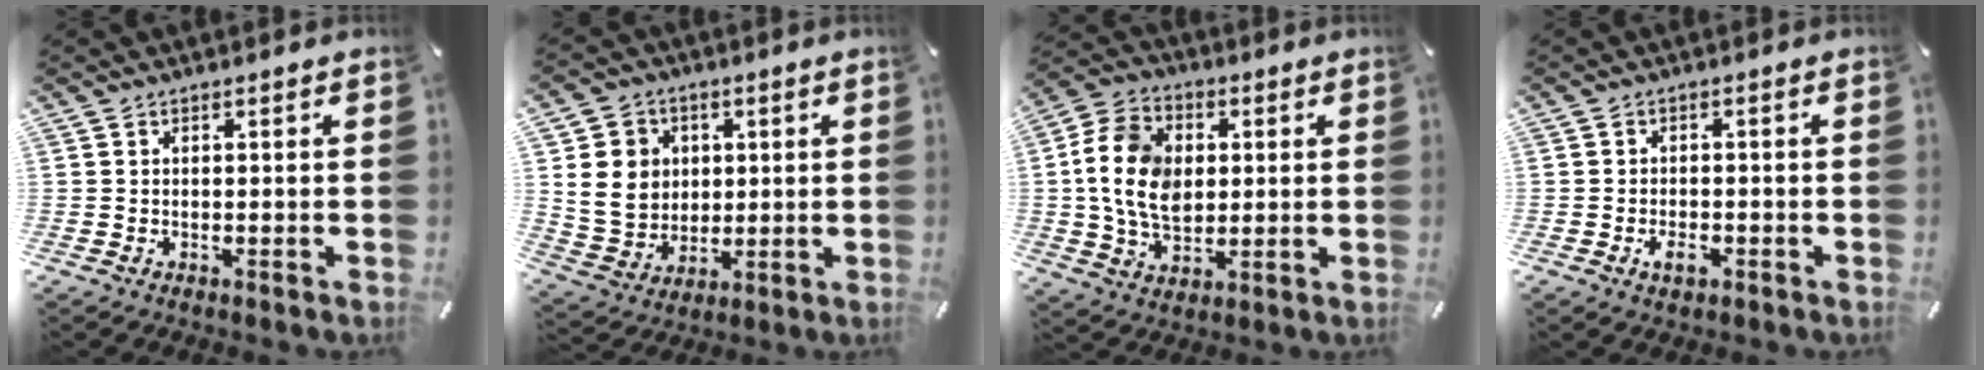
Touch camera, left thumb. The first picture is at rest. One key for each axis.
{"total": 10.9, "fx": 2.2, "fy": 10.0, "fz": 3.5, "tx": -0.068, "ty": -0.004, "tz": 0.048}
{"total": 13.6, "fx": 1.2, "fy": 10.4, "fz": 8.7, "tx": -0.186, "ty": 0.016, "tz": 0.022}
{"total": 3.1, "fx": -1.4, "fy": 1.9, "fz": 2.0, "tx": -0.041, "ty": 0.004, "tz": -0.027}